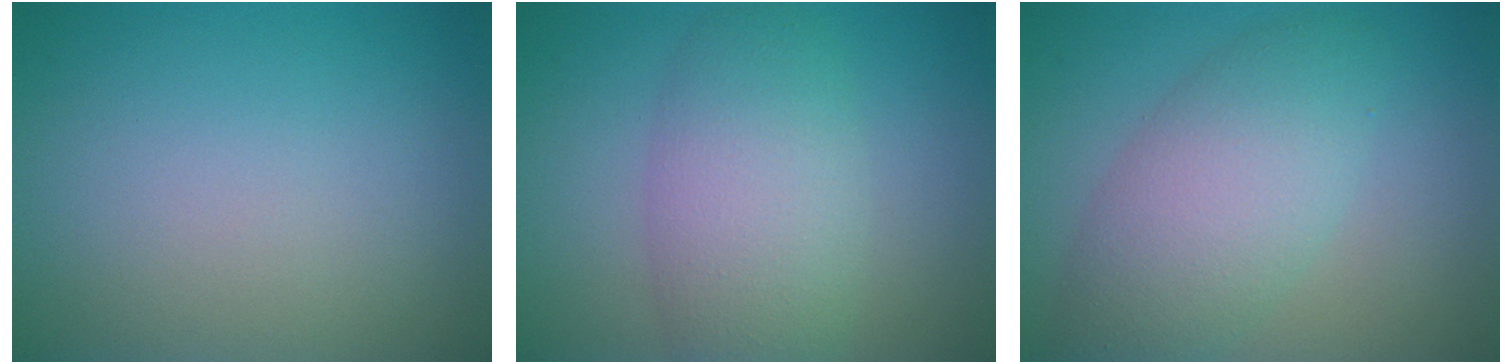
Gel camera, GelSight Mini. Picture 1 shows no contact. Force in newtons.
{"total": 5.8, "press": 5.8, "slide": 0.3}
{"total": 4.3, "press": 4.3, "slide": 0.4}